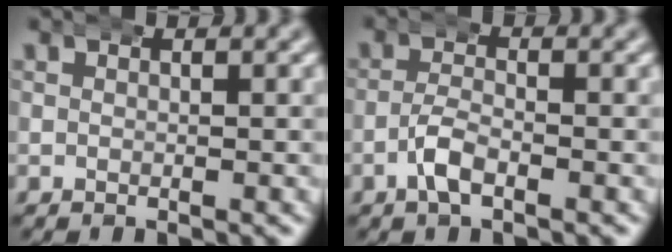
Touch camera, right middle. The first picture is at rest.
{"total": 2.0, "force": [-1.3, 0.7, 1.4], "torque": [-0.031, 0.000, -0.031]}